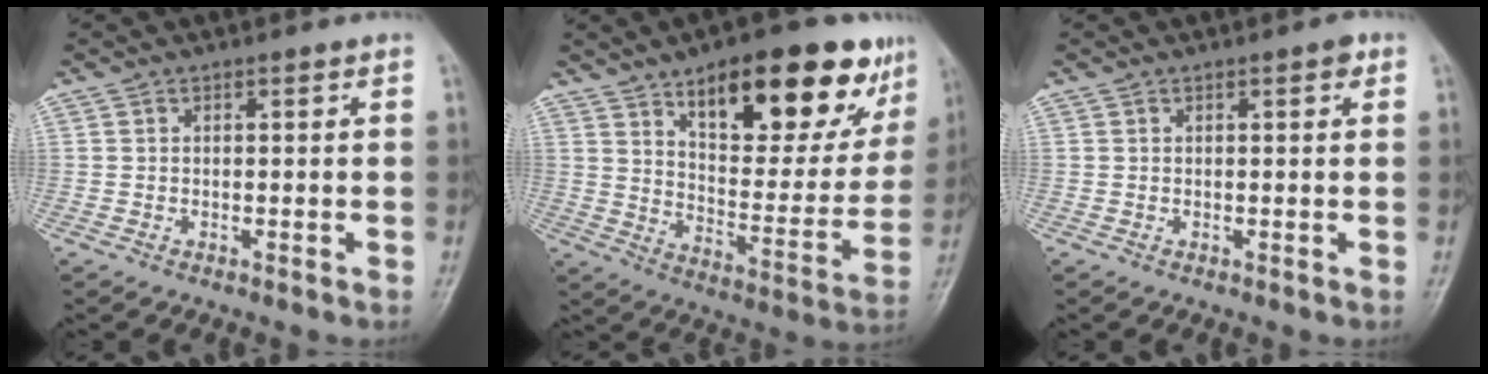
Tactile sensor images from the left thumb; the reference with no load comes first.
{"total": 25.1, "force": [14.6, 9.9, 17.9], "torque": [-0.199, -0.043, 0.219]}
{"total": 1.4, "force": [0.7, 0.5, 1.1], "torque": [-0.015, 0.000, 0.007]}